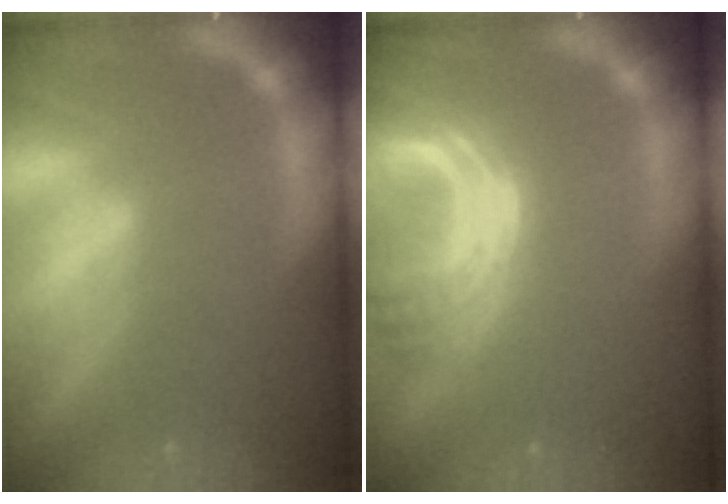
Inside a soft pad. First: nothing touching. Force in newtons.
{"total": 9.0}